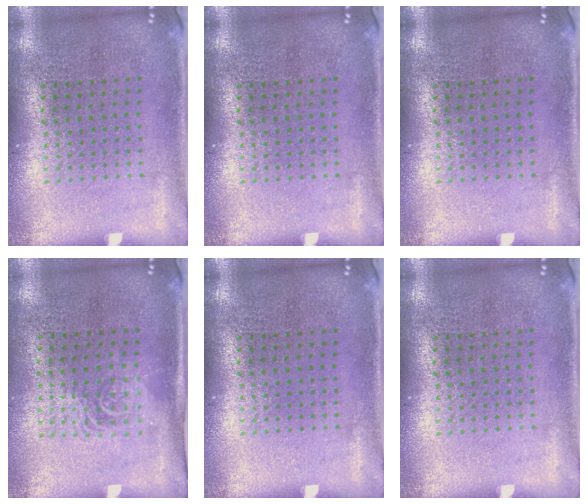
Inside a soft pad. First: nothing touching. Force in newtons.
{"total": 0.0}
{"total": 0.0}
{"total": 1.6, "press": 1.4, "slide": 0.7}
{"total": 0.0}
{"total": 0.0}